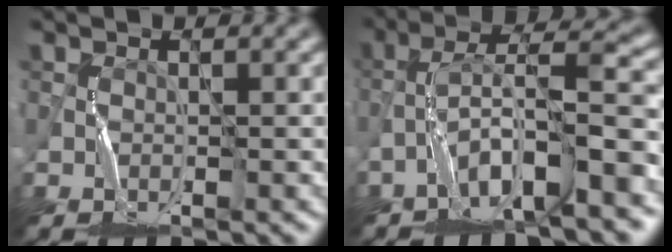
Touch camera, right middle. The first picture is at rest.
{"total": 8.8, "force": [-4.4, 1.9, 7.3], "torque": [-0.124, 0.025, -0.081]}